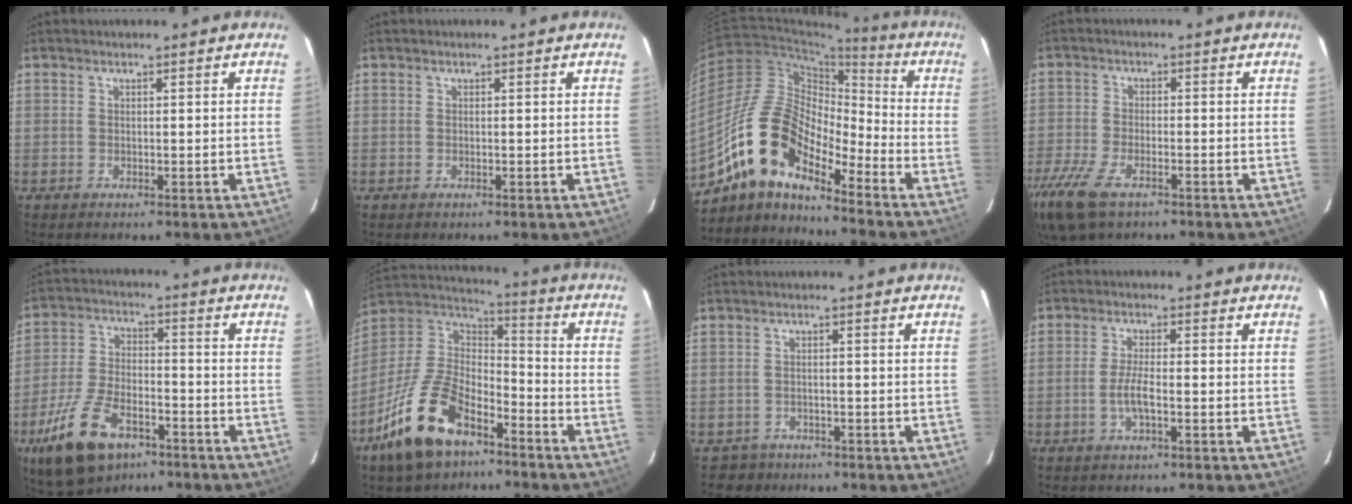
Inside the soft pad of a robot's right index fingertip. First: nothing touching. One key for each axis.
{"total": 0.0}
{"total": 14.4, "fx": -10.9, "fy": 5.4, "fz": 7.8, "tx": -0.131, "ty": 0.011, "tz": -0.221}
{"total": 12.9, "fx": -8.5, "fy": 5.3, "fz": 8.1, "tx": -0.205, "ty": -0.046, "tz": -0.162}
{"total": 15.8, "fx": -9.3, "fy": 7.9, "fz": 10.0, "tx": -0.215, "ty": -0.015, "tz": -0.166}
{"total": 20.1, "fx": -11.8, "fy": 10.5, "fz": 12.4, "tx": -0.270, "ty": -0.006, "tz": -0.212}
{"total": 3.2, "fx": -2.2, "fy": 2.3, "fz": -0.3, "tx": -0.002, "ty": 0.009, "tz": -0.032}
{"total": 4.2, "fx": -1.4, "fy": 0.8, "fz": 3.8, "tx": -0.079, "ty": -0.001, "tz": -0.028}